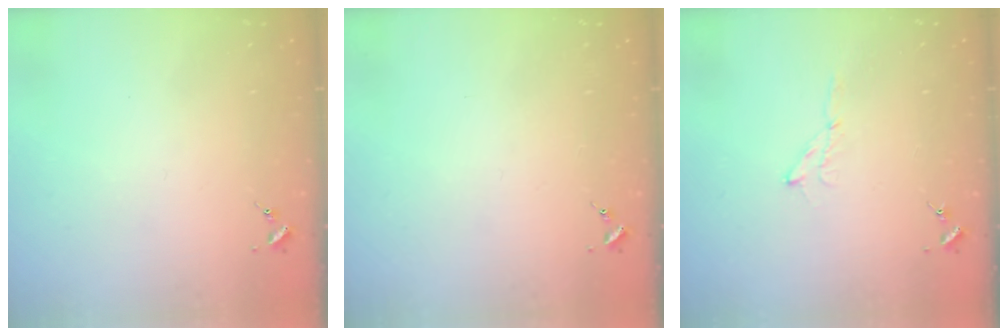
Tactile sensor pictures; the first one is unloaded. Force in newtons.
{"total": 0.0}
{"total": 4.9, "press": 4.9, "slide": 0.5}